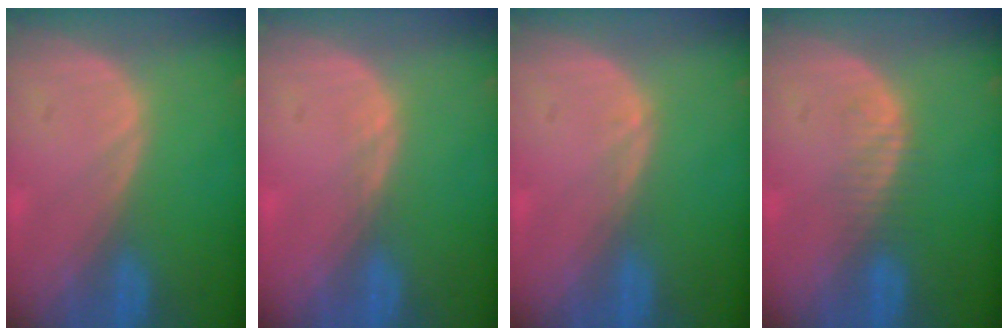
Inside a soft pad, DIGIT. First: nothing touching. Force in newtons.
{"total": 0.8, "press": 0.6, "slide": 0.5}
{"total": 0.8, "press": 0.7, "slide": 0.1}
{"total": 2.3, "press": 2.3, "slide": 0.3}